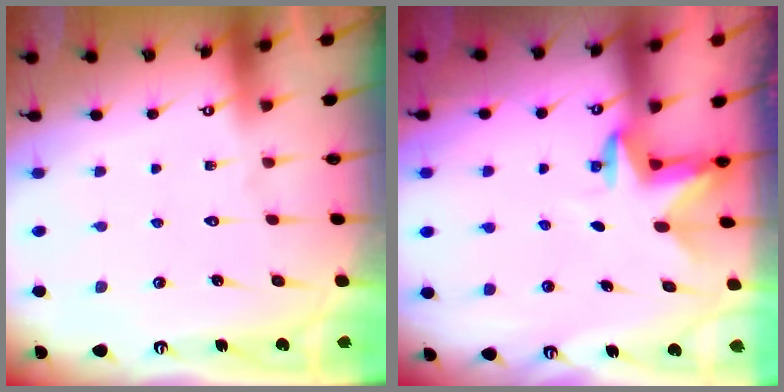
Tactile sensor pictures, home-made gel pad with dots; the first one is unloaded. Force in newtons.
{"total": 3.3, "press": 3.2, "slide": 0.8}